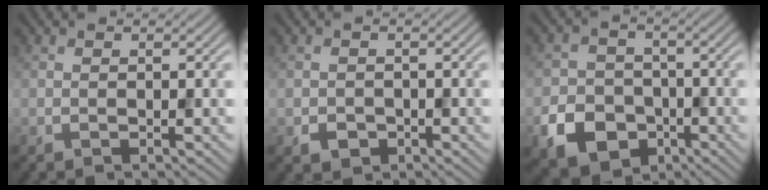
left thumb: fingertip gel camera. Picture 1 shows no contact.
{"total": 1.9, "force": [-0.9, 1.5, 0.7], "torque": [-0.011, -0.007, -0.018]}
{"total": 7.8, "force": [-3.8, 6.0, 3.3], "torque": [-0.073, -0.020, -0.072]}